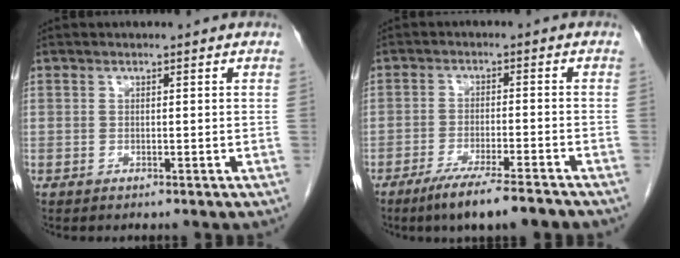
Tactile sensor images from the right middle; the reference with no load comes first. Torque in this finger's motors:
{"motor_torque": [1.00, -1.11, 0.45, 0.10]}